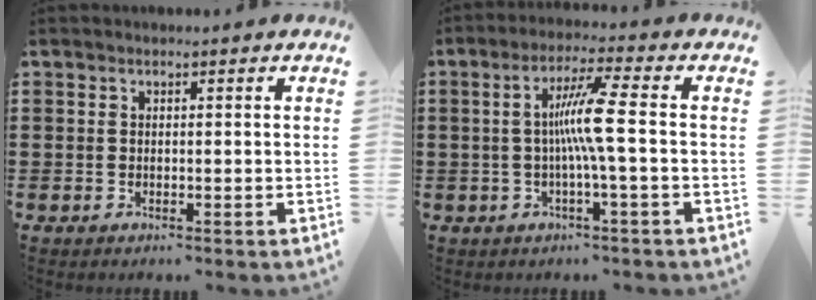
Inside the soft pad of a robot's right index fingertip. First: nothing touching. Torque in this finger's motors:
{"motor_torque": [1.18, -0.36, 0.44, 0.21]}